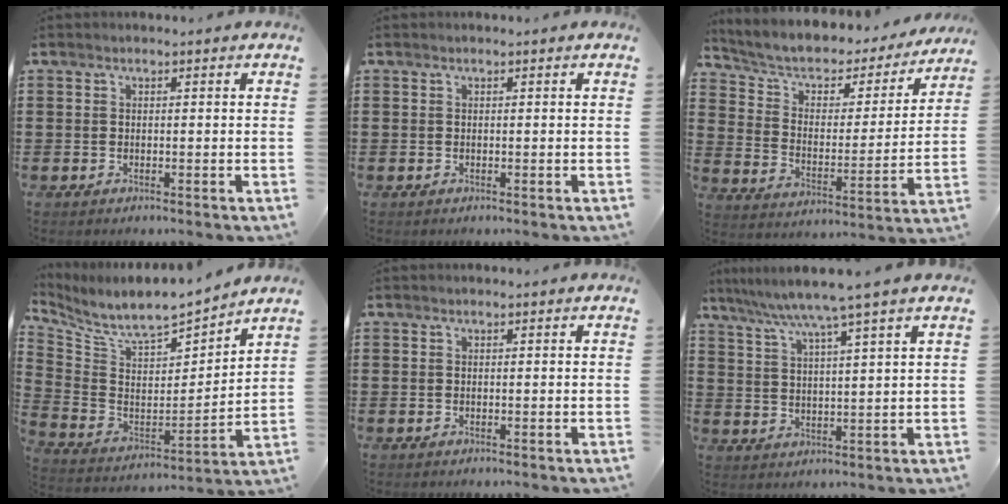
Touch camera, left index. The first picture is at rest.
{"total": 0.0}
{"total": 4.4, "force": [2.6, 2.8, 2.2], "torque": [-0.062, -0.022, 0.036]}
{"total": 7.6, "force": [6.9, 1.4, 2.8], "torque": [-0.091, -0.058, 0.114]}
{"total": 0.0}
{"total": 6.2, "force": [4.8, -1.3, 3.6], "torque": [-0.086, -0.027, 0.077]}